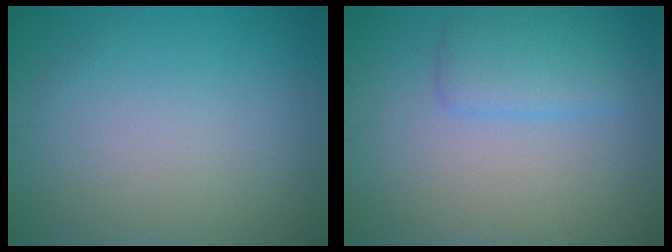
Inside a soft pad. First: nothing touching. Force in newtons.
{"total": 2.8, "press": 2.8, "slide": 0.2}